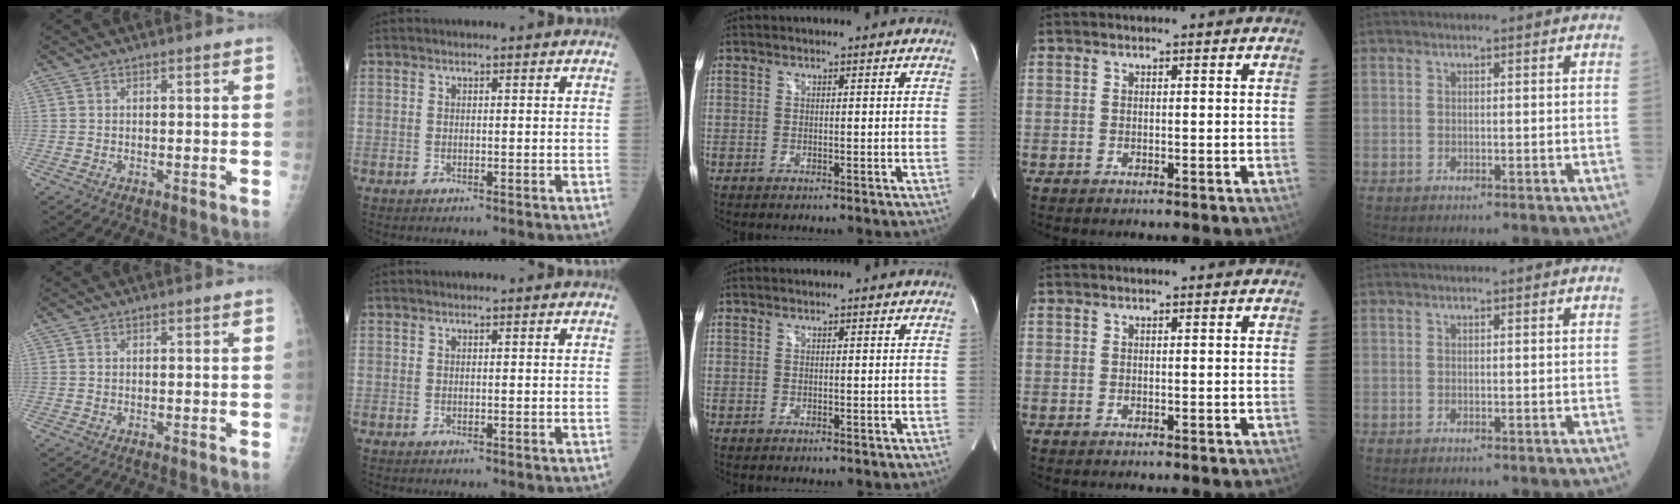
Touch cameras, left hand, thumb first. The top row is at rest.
{}